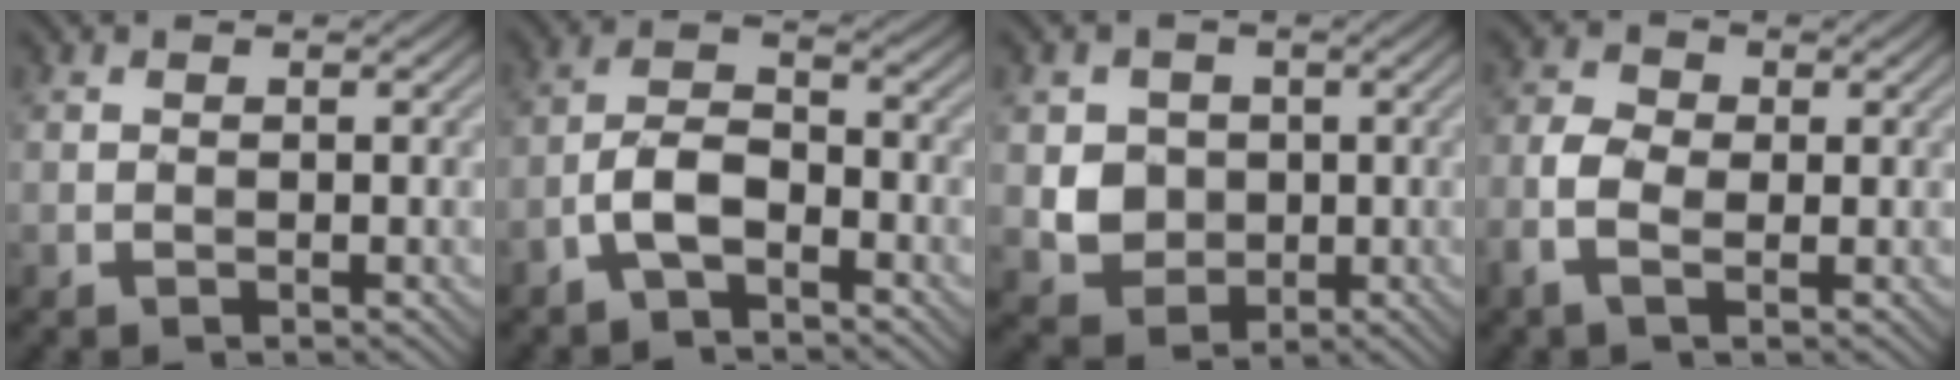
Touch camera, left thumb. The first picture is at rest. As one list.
[{"total": 4.7, "force": [-3.0, 1.6, 3.2], "torque": [-0.066, 0.012, -0.069]}, {"total": 4.6, "force": [0.1, 4.2, 1.8], "torque": [-0.050, -0.003, -0.004]}, {"total": 4.0, "force": [-0.8, 2.5, 3.1], "torque": [-0.082, 0.004, -0.026]}]